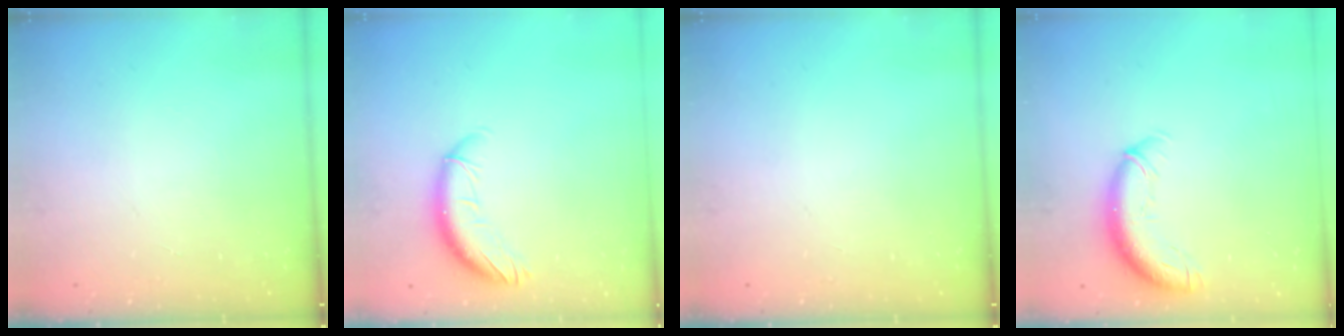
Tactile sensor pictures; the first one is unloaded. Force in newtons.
{"total": 10.5, "press": 10.4, "slide": 1.7}
{"total": 0.0}
{"total": 11.5, "press": 11.2, "slide": 2.8}